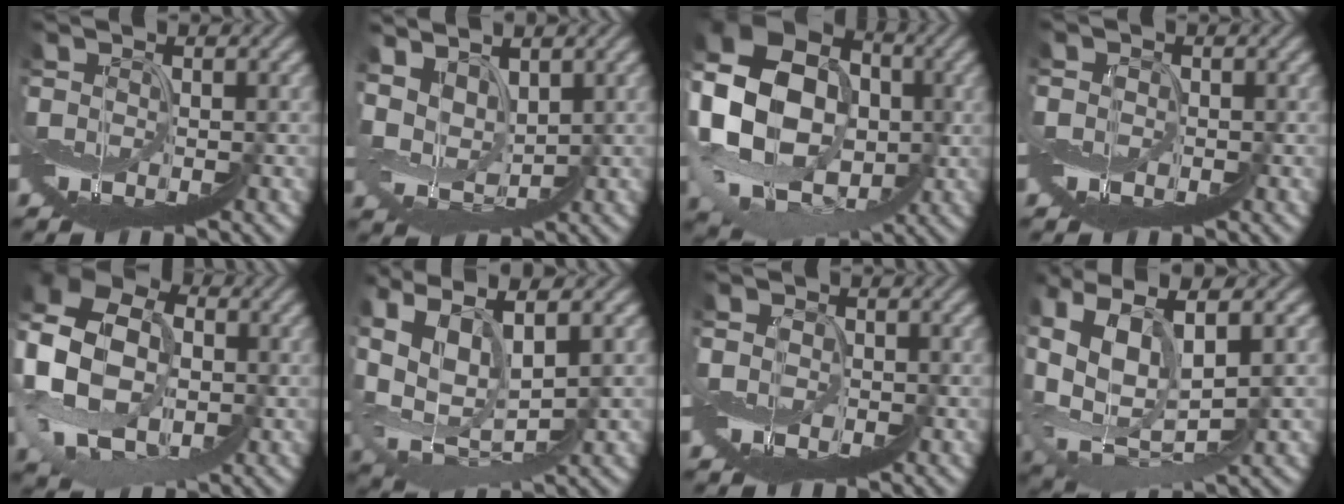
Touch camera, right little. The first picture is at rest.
{"total": 3.0, "force": [2.5, 1.1, 1.2], "torque": [-0.026, 0.016, 0.044]}
{"total": 10.5, "force": [0.0, 8.4, 6.3], "torque": [-0.141, 0.017, -0.007]}
{"total": 1.7, "force": [-0.4, 1.4, 0.9], "torque": [0.009, 0.004, -0.014]}
{"total": 8.5, "force": [-0.2, 6.7, 5.2], "torque": [-0.134, 0.010, -0.016]}
{"total": 5.2, "force": [2.5, 1.2, 4.4], "torque": [-0.116, 0.021, 0.044]}
{"total": 2.7, "force": [-0.4, 2.3, 1.4], "torque": [0.004, 0.008, -0.029]}
{"total": 8.5, "force": [3.0, 3.9, 6.9], "torque": [-0.163, 0.008, 0.072]}